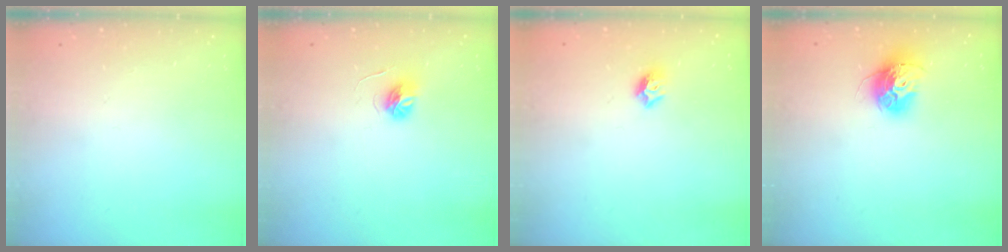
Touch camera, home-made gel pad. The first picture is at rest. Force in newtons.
{"total": 5.2, "press": 5.2, "slide": 0.6}
{"total": 6.4, "press": 6.4, "slide": 0.8}
{"total": 12.2, "press": 12.1, "slide": 1.0}